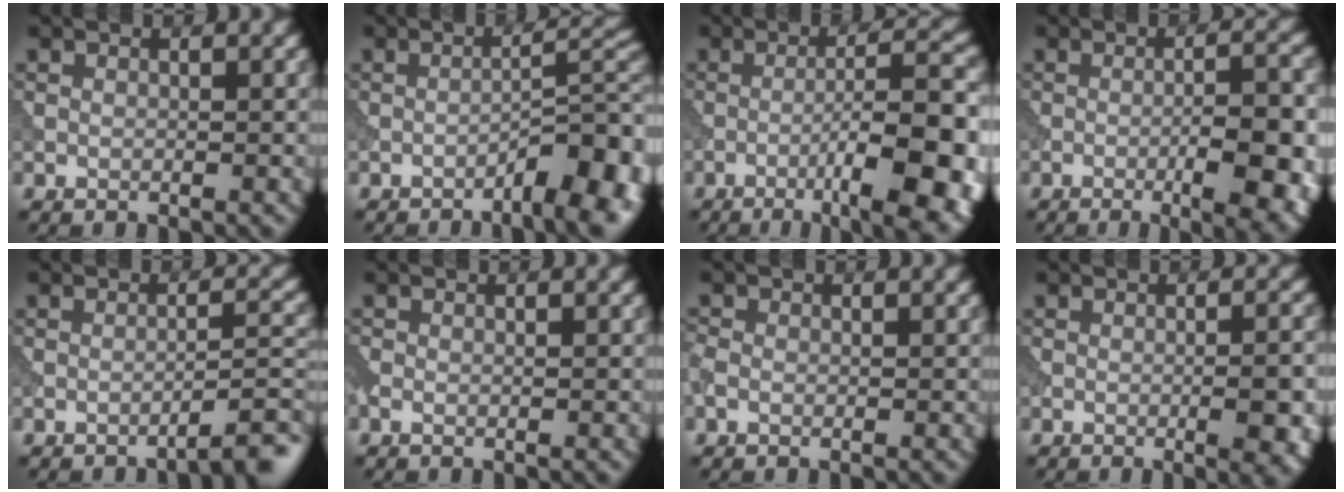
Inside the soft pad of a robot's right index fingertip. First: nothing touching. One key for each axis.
{"total": 7.9, "fx": -4.2, "fy": 2.0, "fz": 6.4, "tx": -0.082, "ty": 0.012, "tz": -0.057}
{"total": 11.8, "fx": -4.8, "fy": 2.9, "fz": 10.4, "tx": -0.136, "ty": 0.004, "tz": -0.062}
{"total": 9.2, "fx": -2.7, "fy": 2.9, "fz": 8.3, "tx": -0.093, "ty": 0.008, "tz": -0.025}
{"total": 3.9, "fx": -2.8, "fy": 0.6, "fz": 2.7, "tx": -0.025, "ty": 0.017, "tz": -0.050}
{"total": 0.7, "fx": -0.4, "fy": 0.2, "fz": 0.5, "tx": -0.013, "ty": -0.004, "tz": -0.011}
{"total": 0.9, "fx": -0.5, "fy": 0.6, "fz": 0.5, "tx": -0.013, "ty": 0.000, "tz": -0.013}
{"total": 5.2, "fx": -1.3, "fy": 1.6, "fz": 4.8, "tx": -0.057, "ty": 0.003, "tz": -0.015}